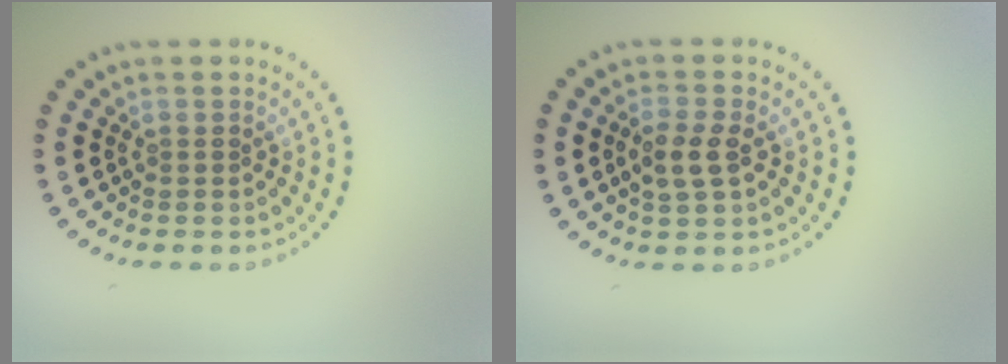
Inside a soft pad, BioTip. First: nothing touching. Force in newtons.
{"total": 2.7, "press": 2.6, "slide": 0.6}